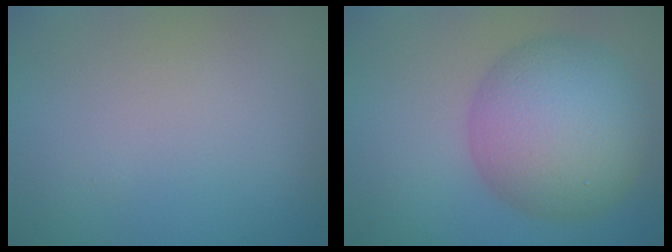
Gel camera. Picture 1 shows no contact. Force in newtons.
{"total": 9.2, "press": 9.2, "slide": 0.2}